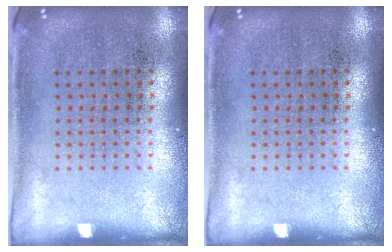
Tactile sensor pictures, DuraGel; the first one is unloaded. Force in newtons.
{"total": 0.0}